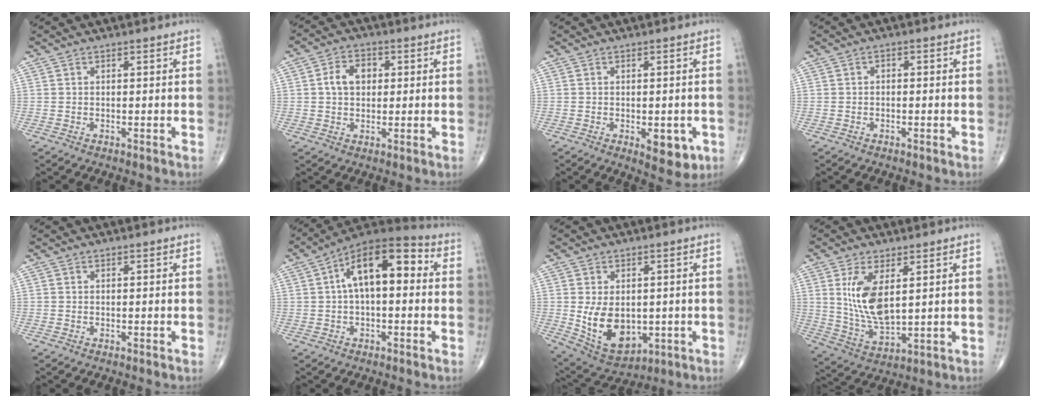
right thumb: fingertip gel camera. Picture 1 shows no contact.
{"total": 5.8, "force": [0.9, 4.2, 3.9], "torque": [-0.057, 0.012, 0.011]}
{"total": 6.0, "force": [-1.9, 2.9, 4.9], "torque": [-0.043, -0.005, -0.016]}
{"total": 0.8, "force": [-0.3, 0.6, 0.5], "torque": [-0.002, 0.006, -0.009]}
{"total": 0.0}
{"total": 14.4, "force": [2.1, 7.0, 12.3], "torque": [-0.183, 0.044, 0.025]}
{"total": 11.5, "force": [-0.9, 7.6, 8.6], "torque": [-0.120, -0.009, 0.011]}
{"total": 10.6, "force": [2.8, 4.7, 9.1], "torque": [-0.177, -0.023, 0.069]}